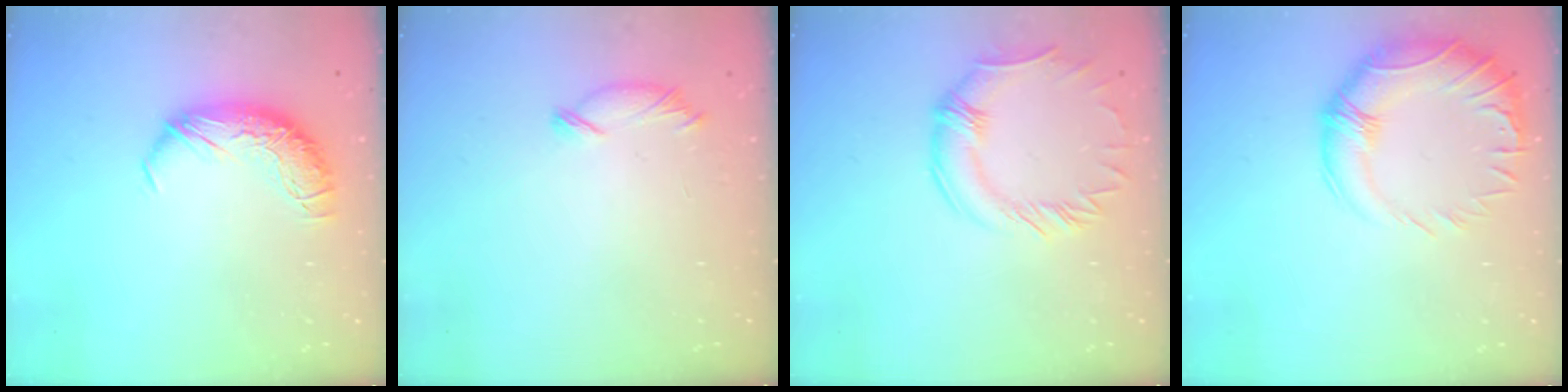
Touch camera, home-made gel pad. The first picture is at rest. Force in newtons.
{"total": 5.7, "press": 5.6, "slide": 0.8}
{"total": 2.6, "press": 2.5, "slide": 0.9}
{"total": 5.8, "press": 4.1, "slide": 4.1}